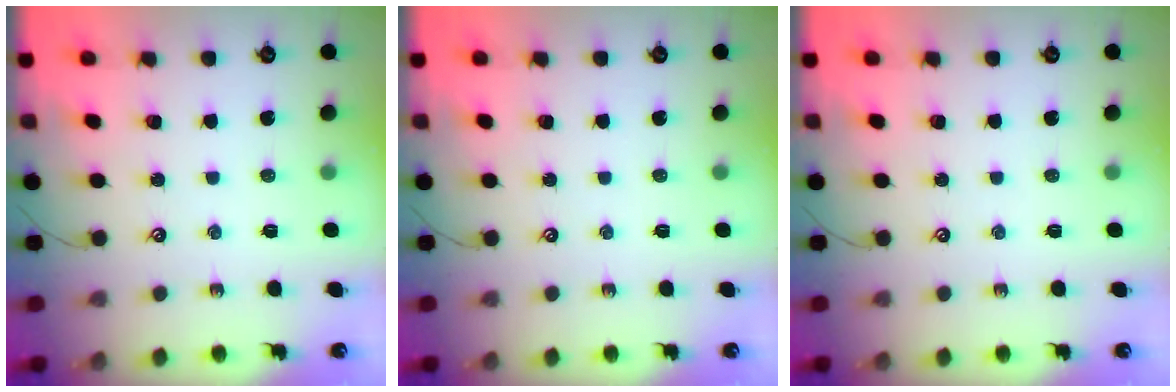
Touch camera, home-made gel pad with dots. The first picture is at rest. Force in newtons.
{"total": 0.0}
{"total": 0.0}